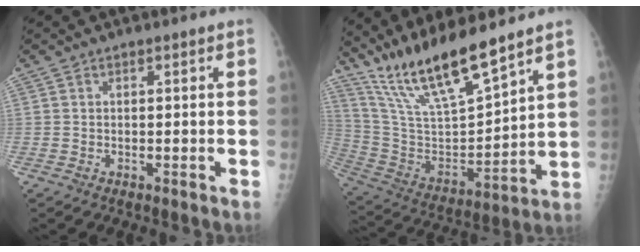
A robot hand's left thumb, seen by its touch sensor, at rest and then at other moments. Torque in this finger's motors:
{"motor_torque": [0.42, 0.01, 1.43, -1.35, 0.16]}